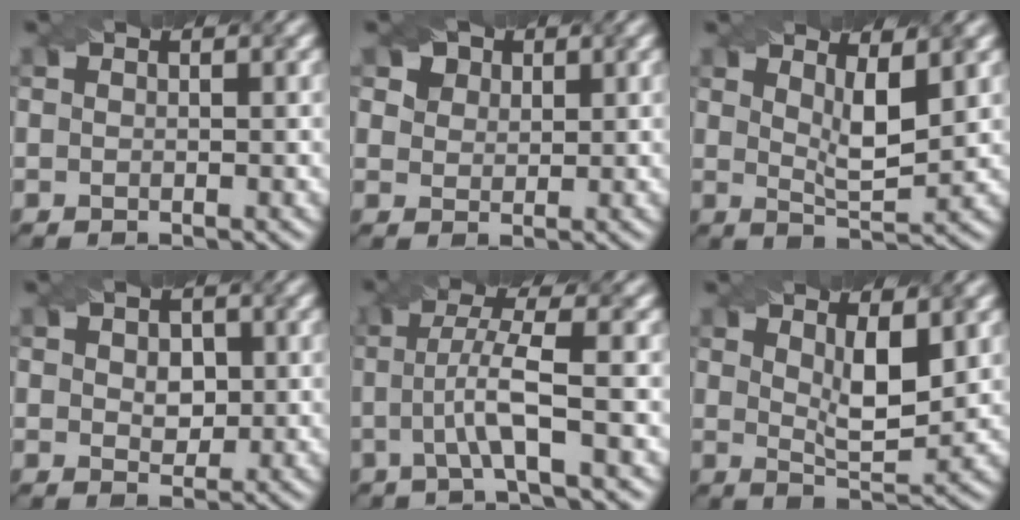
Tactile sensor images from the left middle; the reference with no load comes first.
{"total": 5.0, "force": [3.1, 3.4, 2.0], "torque": [-0.059, 0.004, 0.047]}
{"total": 3.6, "force": [1.6, 1.0, 3.1], "torque": [-0.053, -0.012, 0.026]}
{"total": 2.6, "force": [0.3, 1.9, 1.8], "torque": [-0.028, 0.000, 0.007]}
{"total": 4.5, "force": [-0.6, 0.5, 4.4], "torque": [-0.084, 0.007, -0.015]}
{"total": 4.0, "force": [1.5, 1.2, 3.5], "torque": [-0.060, -0.012, 0.028]}